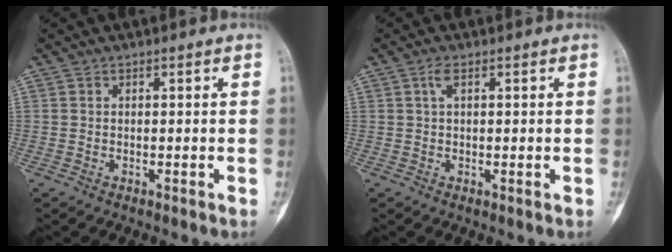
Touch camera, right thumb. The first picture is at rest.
{"total": 2.2, "force": [0.7, 0.7, 2.0], "torque": [-0.038, 0.003, 0.012]}